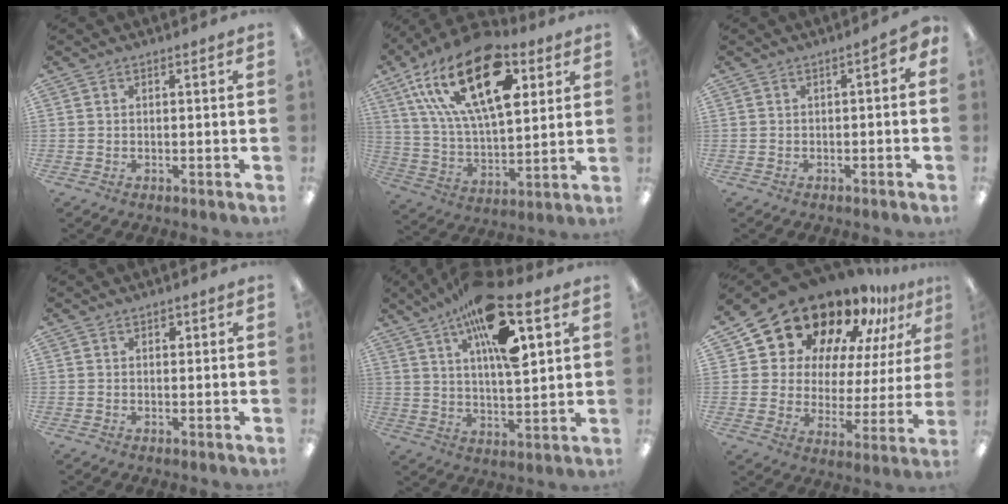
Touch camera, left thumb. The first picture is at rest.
{"total": 25.7, "force": [12.1, 12.8, 18.7], "torque": [-0.342, -0.044, 0.206]}
{"total": 1.8, "force": [-1.0, 1.0, 1.0], "torque": [-0.019, 0.007, -0.020]}
{"total": 1.5, "force": [0.8, 1.0, 0.7], "torque": [-0.007, 0.001, 0.012]}
{"total": 18.2, "force": [9.5, 6.5, 14.1], "torque": [-0.233, -0.032, 0.155]}
{"total": 20.3, "force": [16.5, 9.5, 7.0], "torque": [-0.142, -0.127, 0.297]}